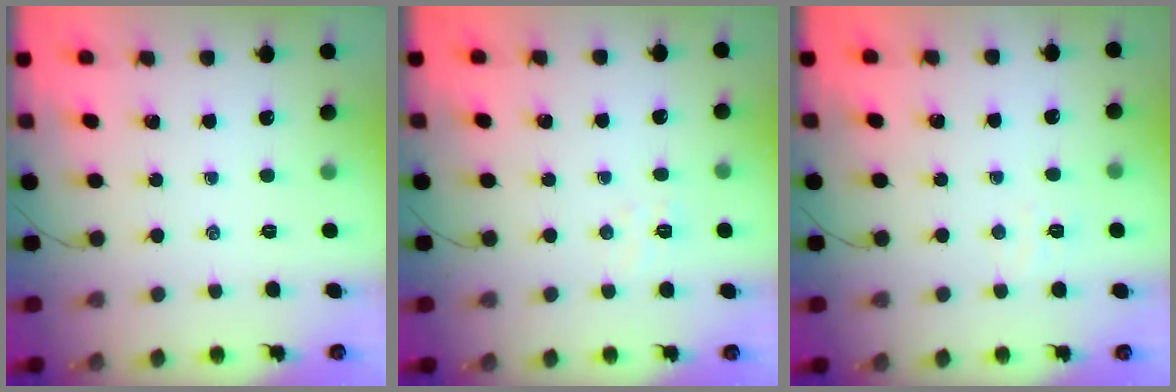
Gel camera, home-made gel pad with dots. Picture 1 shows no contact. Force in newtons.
{"total": 4.2, "press": 4.1, "slide": 1.1}
{"total": 3.2, "press": 3.1, "slide": 0.8}